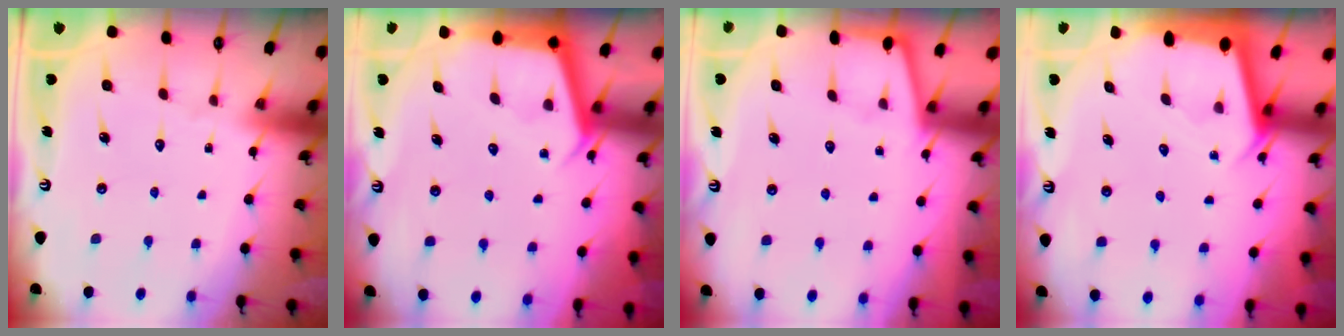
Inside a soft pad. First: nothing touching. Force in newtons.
{"total": 3.8, "press": 3.8, "slide": 0.4}
{"total": 1.9, "press": 1.9, "slide": 0.2}
{"total": 2.3, "press": 2.2, "slide": 0.3}